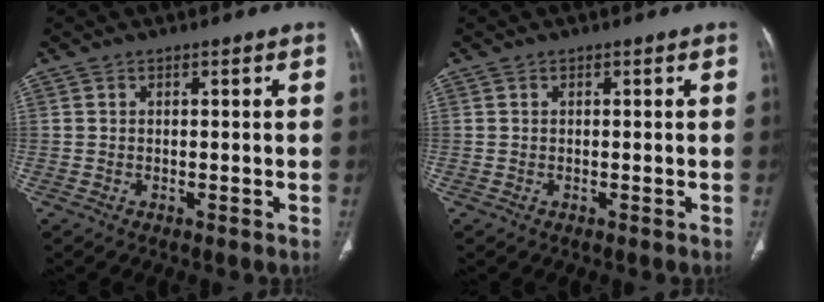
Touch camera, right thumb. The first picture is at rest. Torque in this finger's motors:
{"motor_torque": [-0.01, 0.01, -0.17, -0.17, 0.01]}